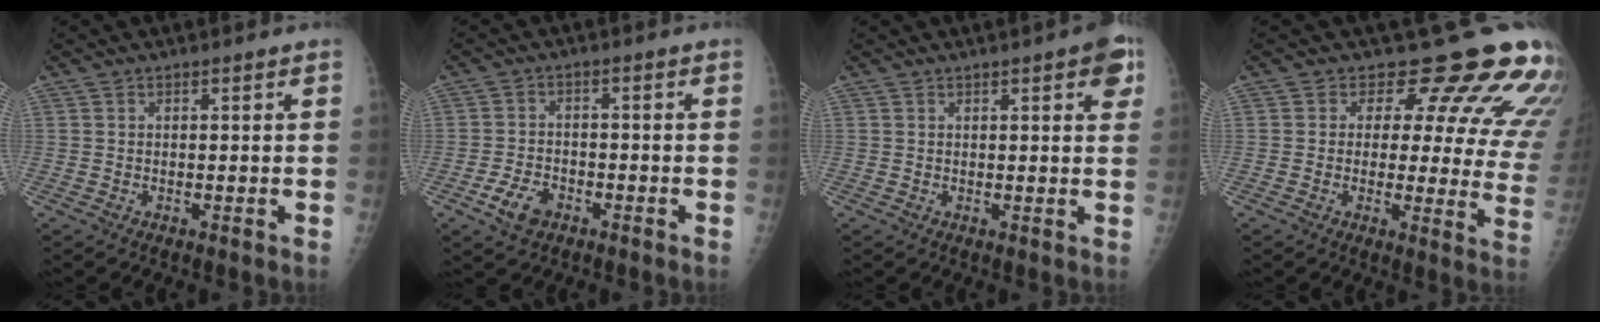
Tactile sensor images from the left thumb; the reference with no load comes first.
{"total": 5.4, "force": [-2.8, 3.5, 3.0], "torque": [-0.052, 0.013, -0.049]}
{"total": 5.0, "force": [2.3, 1.5, 4.1], "torque": [-0.034, -0.003, 0.021]}
{"total": 16.1, "force": [12.8, 6.1, 7.7], "torque": [-0.038, -0.087, 0.123]}